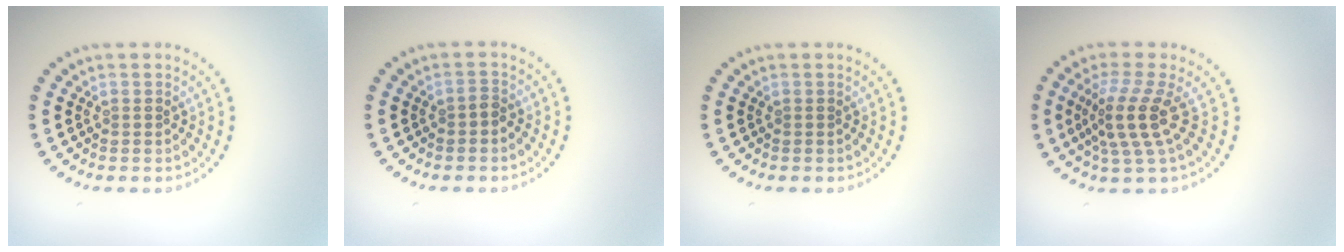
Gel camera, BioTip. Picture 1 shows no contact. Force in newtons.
{"total": 0.9, "press": 0.8, "slide": 0.5}
{"total": 0.0}
{"total": 4.1, "press": 3.0, "slide": 2.8}